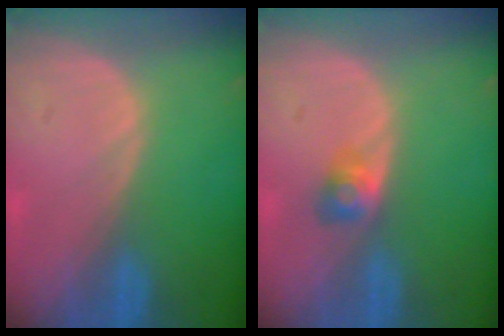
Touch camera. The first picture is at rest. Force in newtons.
{"total": 2.6, "press": 2.4, "slide": 0.9}